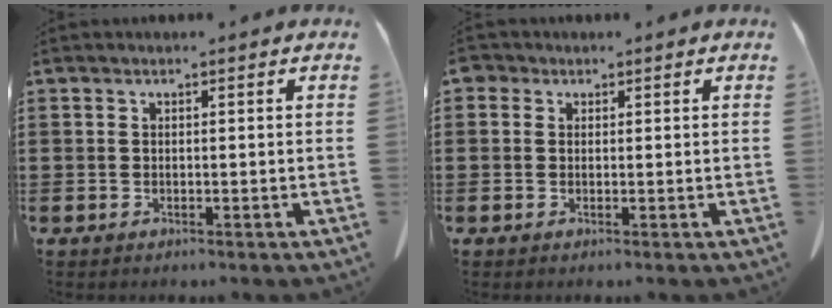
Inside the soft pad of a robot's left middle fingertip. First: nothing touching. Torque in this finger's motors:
{"motor_torque": [-0.02, 0.02, 0.00, 0.00]}